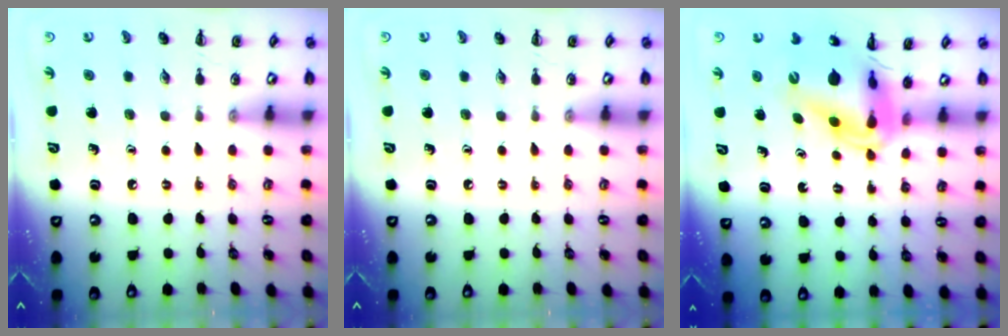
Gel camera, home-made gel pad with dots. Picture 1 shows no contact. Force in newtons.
{"total": 0.0}
{"total": 8.0, "press": 7.6, "slide": 2.6}